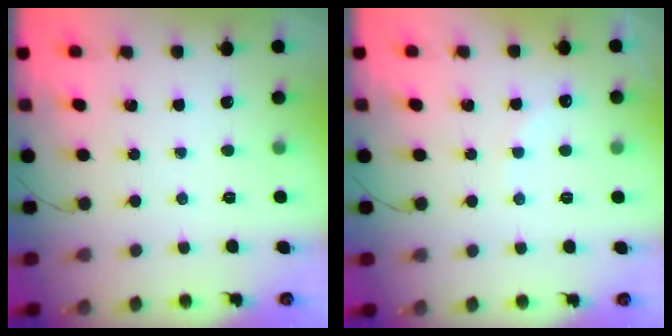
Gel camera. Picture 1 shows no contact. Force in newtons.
{"total": 6.7, "press": 6.6, "slide": 1.4}